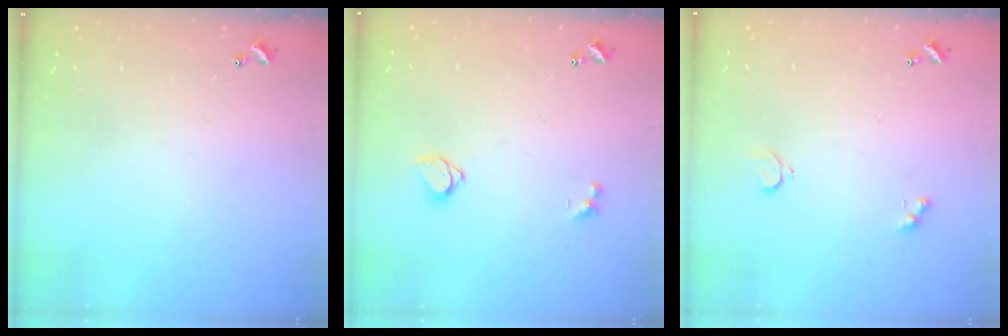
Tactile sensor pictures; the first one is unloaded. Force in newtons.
{"total": 1.5, "press": 1.5, "slide": 0.4}
{"total": 0.9, "press": 0.8, "slide": 0.4}